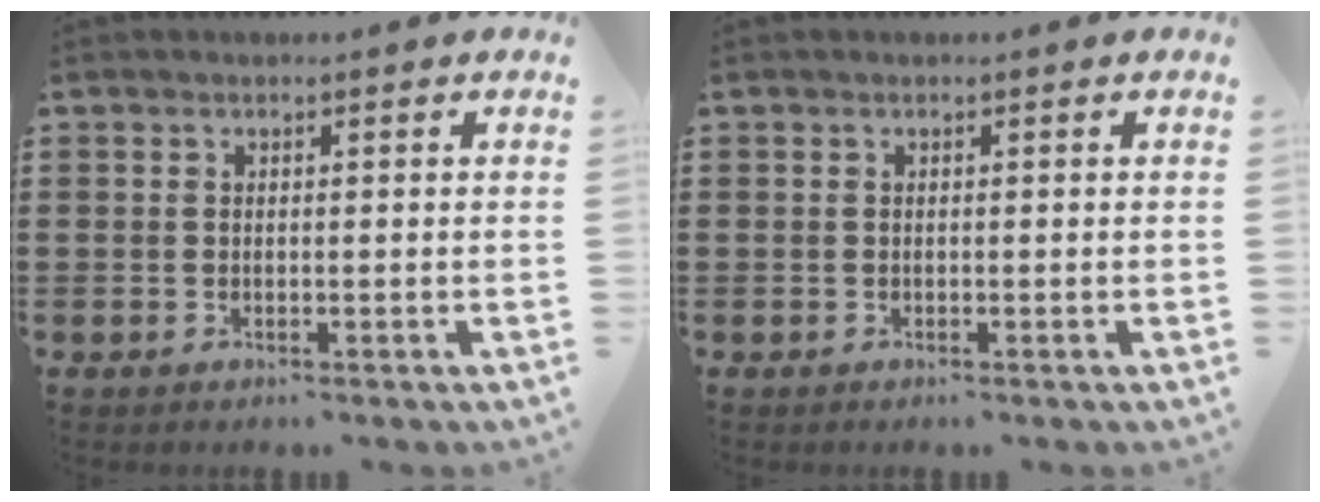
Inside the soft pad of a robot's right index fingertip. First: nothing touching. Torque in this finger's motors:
{"motor_torque": [0.00, 0.00, 0.00, 0.00]}